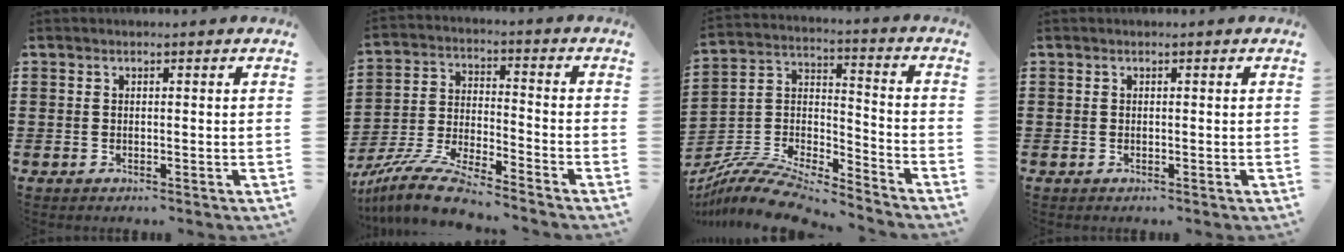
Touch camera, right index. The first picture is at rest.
{"total": 9.3, "force": [-8.6, 0.3, 3.5], "torque": [-0.091, 0.002, -0.175]}
{"total": 10.4, "force": [-9.4, 2.2, 3.8], "torque": [-0.080, 0.019, -0.189]}
{"total": 0.0}